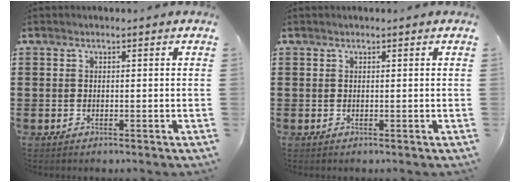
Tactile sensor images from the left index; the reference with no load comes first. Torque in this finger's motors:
{"motor_torque": [0.00, 0.03, -0.13, 0.01]}